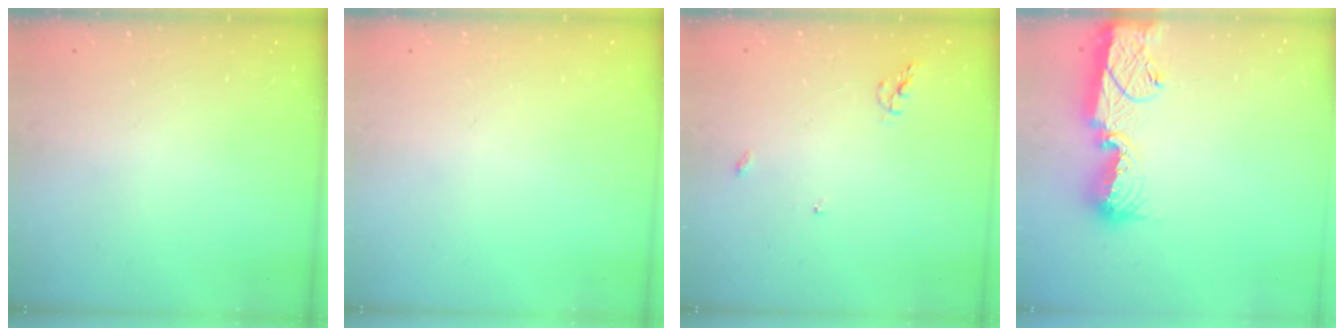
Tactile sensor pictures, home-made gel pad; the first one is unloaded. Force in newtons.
{"total": 0.0}
{"total": 5.6, "press": 5.6, "slide": 0.7}
{"total": 13.4, "press": 13.2, "slide": 2.3}